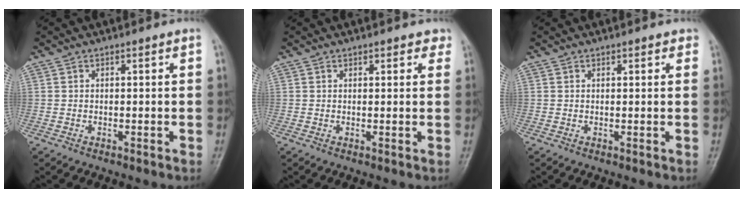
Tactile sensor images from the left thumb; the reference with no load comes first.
{"total": 2.3, "force": [1.7, 1.1, 1.1], "torque": [0.009, -0.003, 0.014]}
{"total": 1.3, "force": [0.9, 0.6, 0.7], "torque": [-0.004, -0.002, 0.008]}